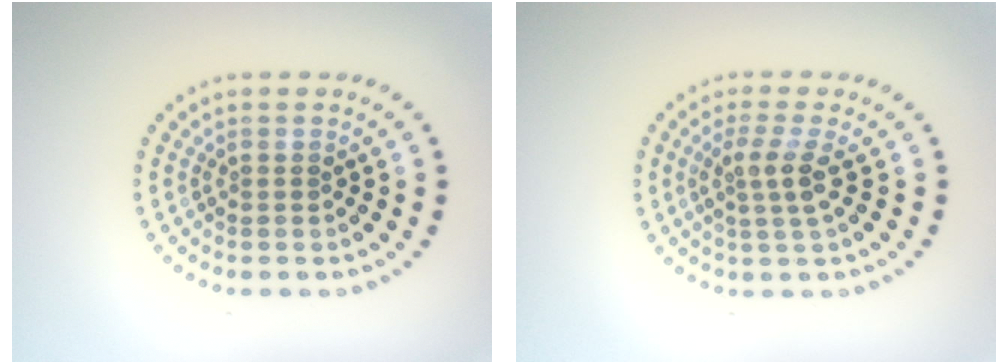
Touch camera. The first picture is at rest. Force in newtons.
{"total": 2.4, "press": 1.9, "slide": 1.5}